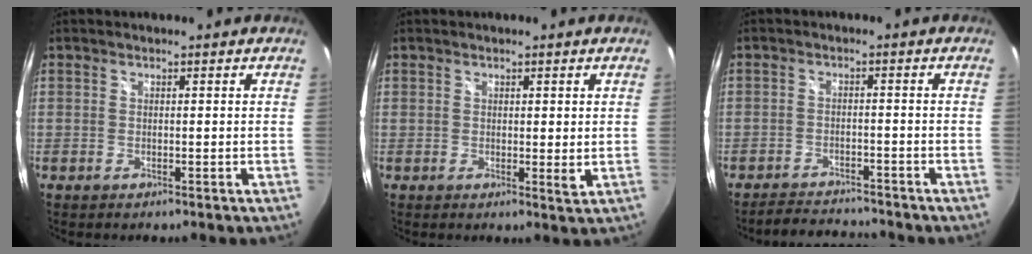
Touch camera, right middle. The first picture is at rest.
{"total": 2.2, "force": [1.6, 0.4, 1.5], "torque": [-0.021, 0.000, 0.022]}
{"total": 6.1, "force": [-6.0, 0.8, 1.0], "torque": [-0.038, 0.009, -0.092]}